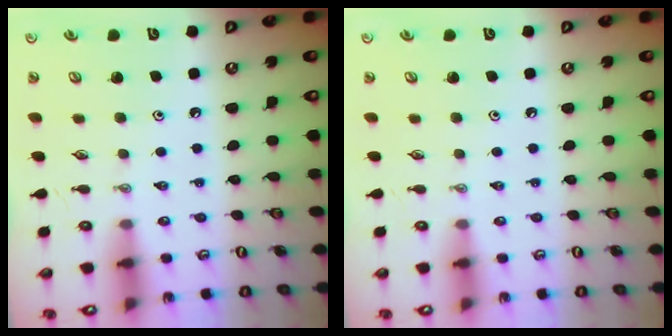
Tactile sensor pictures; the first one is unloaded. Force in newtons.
{"total": 0.0}